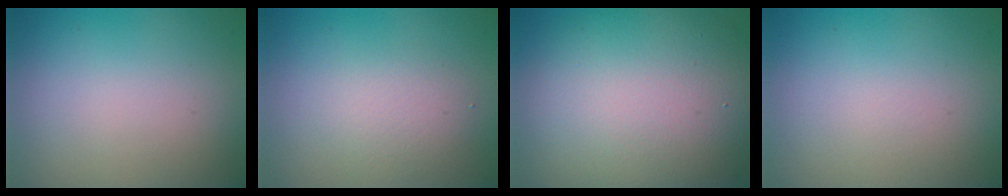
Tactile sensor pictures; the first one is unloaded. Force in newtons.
{"total": 2.2, "press": 2.2, "slide": 0.0}
{"total": 13.1, "press": 13.1, "slide": 0.6}
{"total": 0.0}